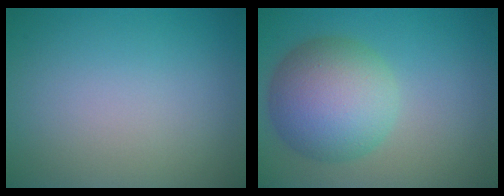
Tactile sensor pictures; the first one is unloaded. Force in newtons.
{"total": 8.0, "press": 8.0, "slide": 0.2}